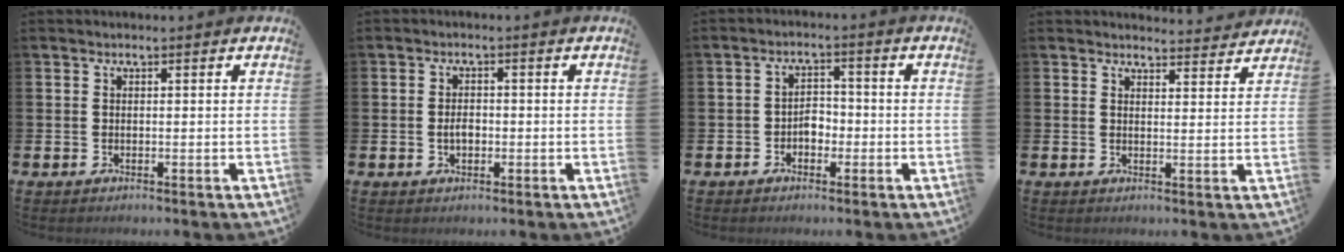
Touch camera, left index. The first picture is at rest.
{"total": 2.1, "force": [-0.3, 1.3, 1.6], "torque": [-0.020, 0.002, -0.009]}
{"total": 2.5, "force": [-1.2, 1.8, 1.3], "torque": [-0.023, 0.007, -0.028]}
{"total": 3.3, "force": [3.2, 0.4, -0.2], "torque": [0.007, -0.024, 0.057]}